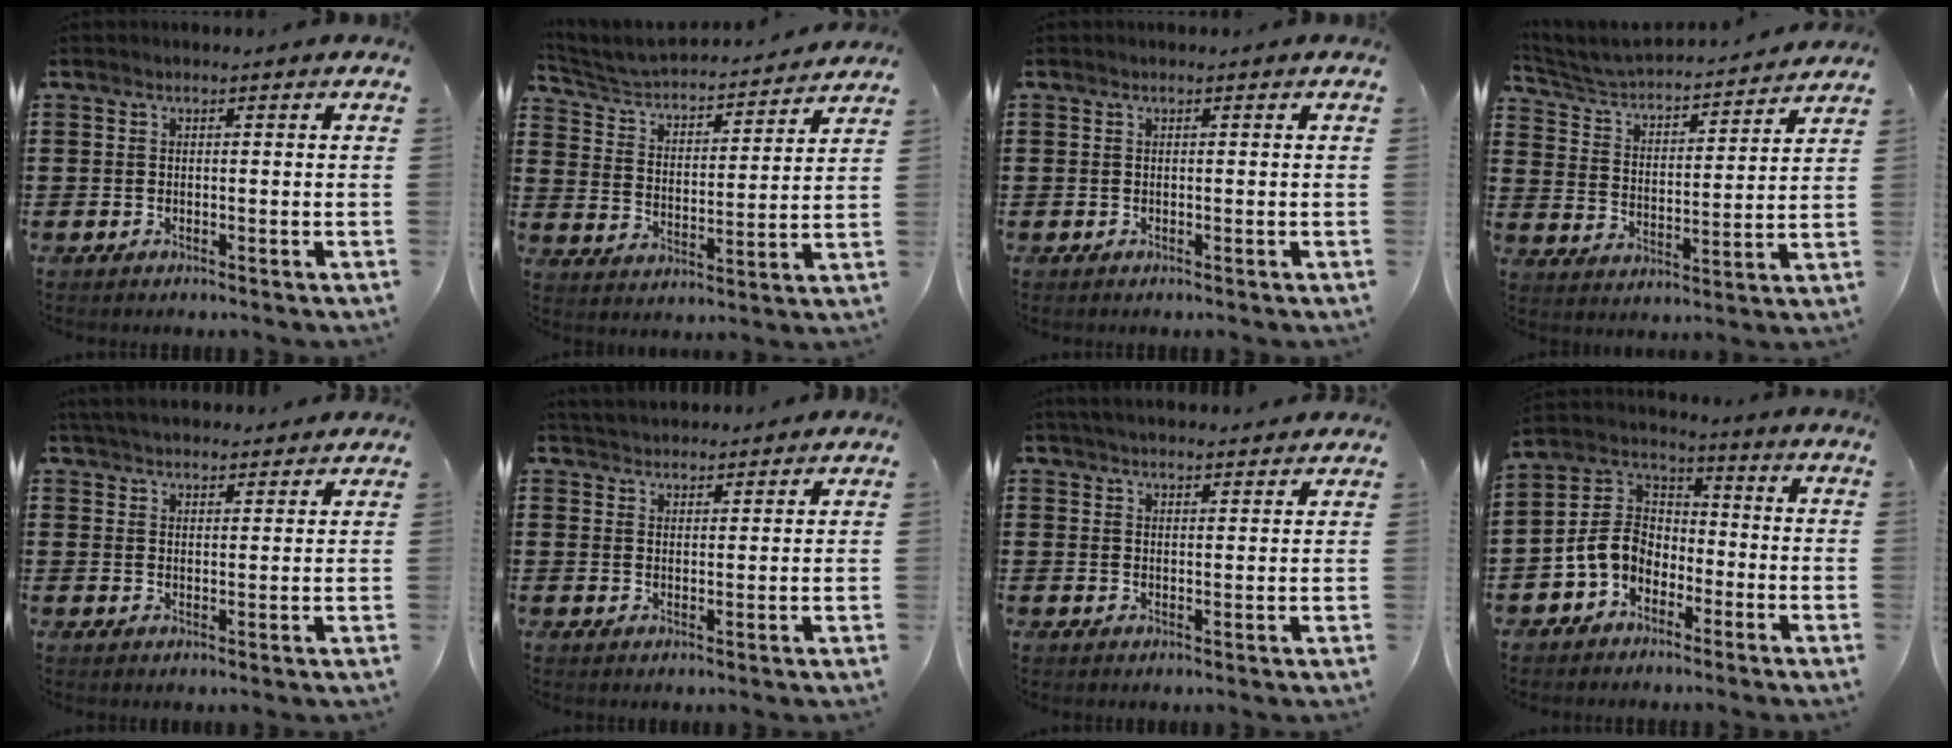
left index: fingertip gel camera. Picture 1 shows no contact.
{"total": 3.5, "force": [3.4, 0.6, 0.8], "torque": [-0.037, -0.030, 0.048]}
{"total": 0.0}
{"total": 3.4, "force": [3.2, 0.5, 0.9], "torque": [-0.038, -0.032, 0.045]}
{"total": 4.0, "force": [4.0, 0.4, 0.6], "torque": [-0.023, -0.008, 0.075]}
{"total": 2.9, "force": [2.9, 0.3, -0.2], "torque": [-0.005, -0.004, 0.056]}
{"total": 3.2, "force": [3.2, 0.0, 0.5], "torque": [-0.017, -0.006, 0.059]}
{"total": 7.0, "force": [-2.7, 5.6, 3.3], "torque": [-0.103, 0.008, -0.063]}